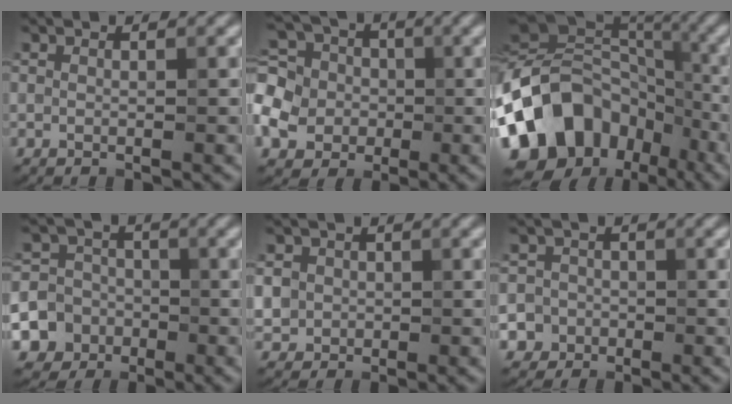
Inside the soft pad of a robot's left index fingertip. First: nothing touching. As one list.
[{"total": 7.9, "force": [-1.8, 6.8, 3.6], "torque": [-0.093, 0.002, -0.044]}, {"total": 15.2, "force": [-7.2, 10.9, 7.8], "torque": [-0.157, 0.018, -0.132]}, {"total": 8.7, "force": [-3.7, 7.8, 1.3], "torque": [-0.017, -0.021, -0.078]}, {"total": 4.0, "force": [-0.1, 3.9, 1.2], "torque": [-0.019, 0.015, -0.013]}, {"total": 4.6, "force": [-2.2, 4.1, 0.5], "torque": [0.018, -0.002, -0.057]}]